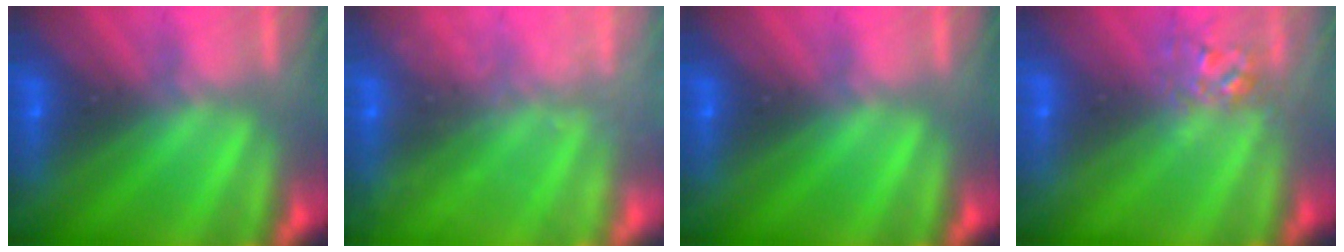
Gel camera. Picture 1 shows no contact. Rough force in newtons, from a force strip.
{"total": 2.3}
{"total": 0.0}
{"total": 2.8}